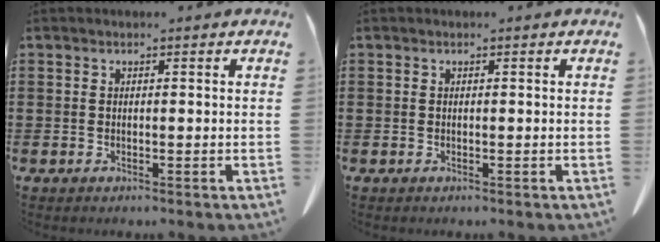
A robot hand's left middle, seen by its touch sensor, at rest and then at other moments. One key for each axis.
{"total": 0.0}